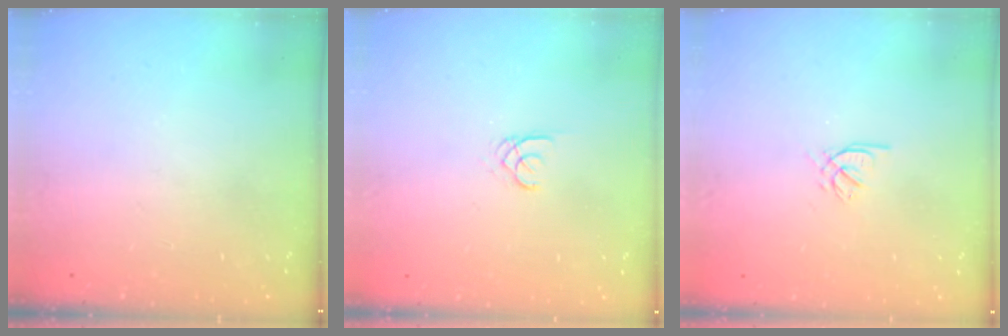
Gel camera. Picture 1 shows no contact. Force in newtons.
{"total": 1.8, "press": 1.7, "slide": 0.2}
{"total": 2.1, "press": 2.0, "slide": 0.5}